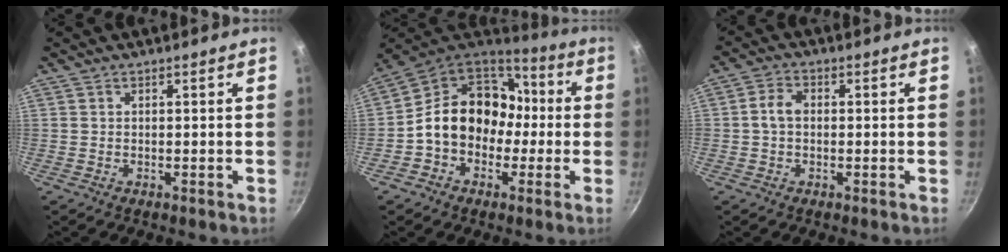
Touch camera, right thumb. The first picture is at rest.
{"total": 16.5, "force": [-1.1, 13.3, 9.6], "torque": [-0.113, 0.059, -0.029]}
{"total": 3.9, "force": [0.0, 2.6, 2.8], "torque": [-0.056, 0.015, -0.007]}